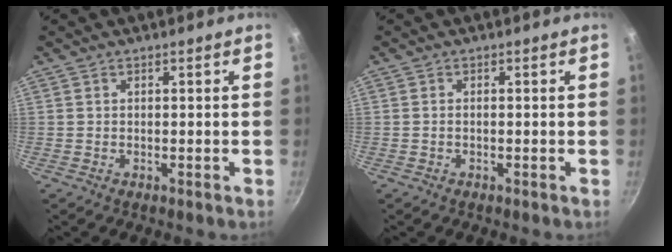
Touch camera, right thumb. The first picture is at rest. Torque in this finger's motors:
{"motor_torque": [0.18, -0.25, -0.11, 0.09, 0.09]}